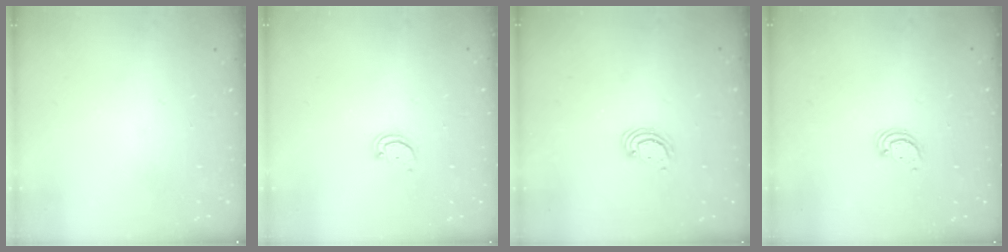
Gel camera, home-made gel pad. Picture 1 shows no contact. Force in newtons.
{"total": 2.1, "press": 2.1, "slide": 0.2}
{"total": 3.2, "press": 3.1, "slide": 0.3}
{"total": 2.3, "press": 2.3, "slide": 0.2}